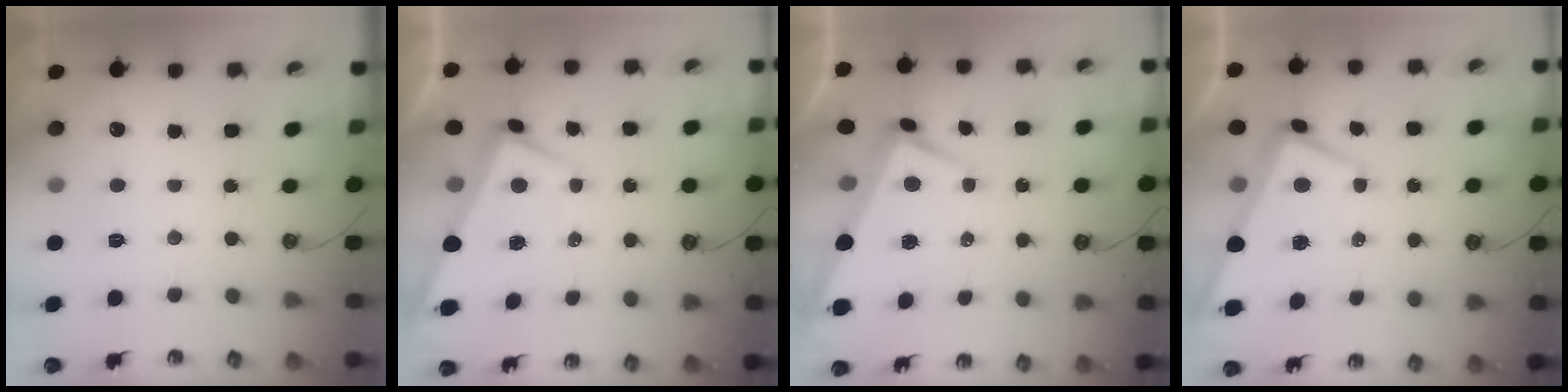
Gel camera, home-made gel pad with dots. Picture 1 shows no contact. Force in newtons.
{"total": 0.9, "press": 0.7, "slide": 0.5}
{"total": 1.7, "press": 1.4, "slide": 1.0}
{"total": 1.1, "press": 0.6, "slide": 0.9}